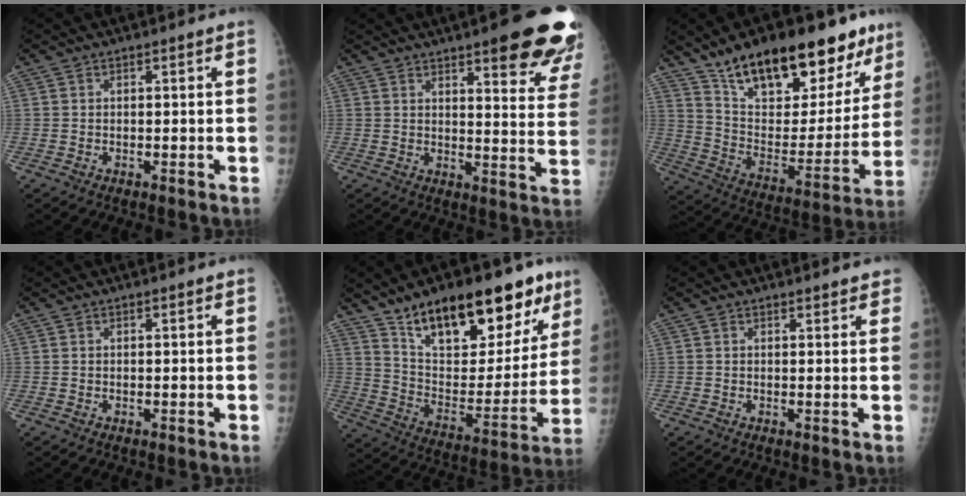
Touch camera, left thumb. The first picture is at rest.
{"total": 17.5, "force": [11.6, 4.0, 12.5], "torque": [-0.122, -0.057, 0.135]}
{"total": 27.4, "force": [18.6, 11.3, 16.6], "torque": [-0.213, -0.057, 0.297]}
{"total": 0.0}
{"total": 26.1, "force": [16.7, 11.2, 16.7], "torque": [-0.206, -0.049, 0.268]}
{"total": 2.2, "force": [2.0, 0.8, 0.6], "torque": [0.007, -0.003, 0.014]}